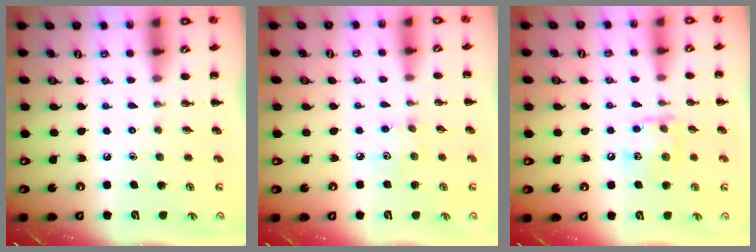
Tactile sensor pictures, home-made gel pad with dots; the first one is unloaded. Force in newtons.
{"total": 3.4, "press": 3.3, "slide": 0.7}
{"total": 10.0, "press": 10.0, "slide": 0.7}